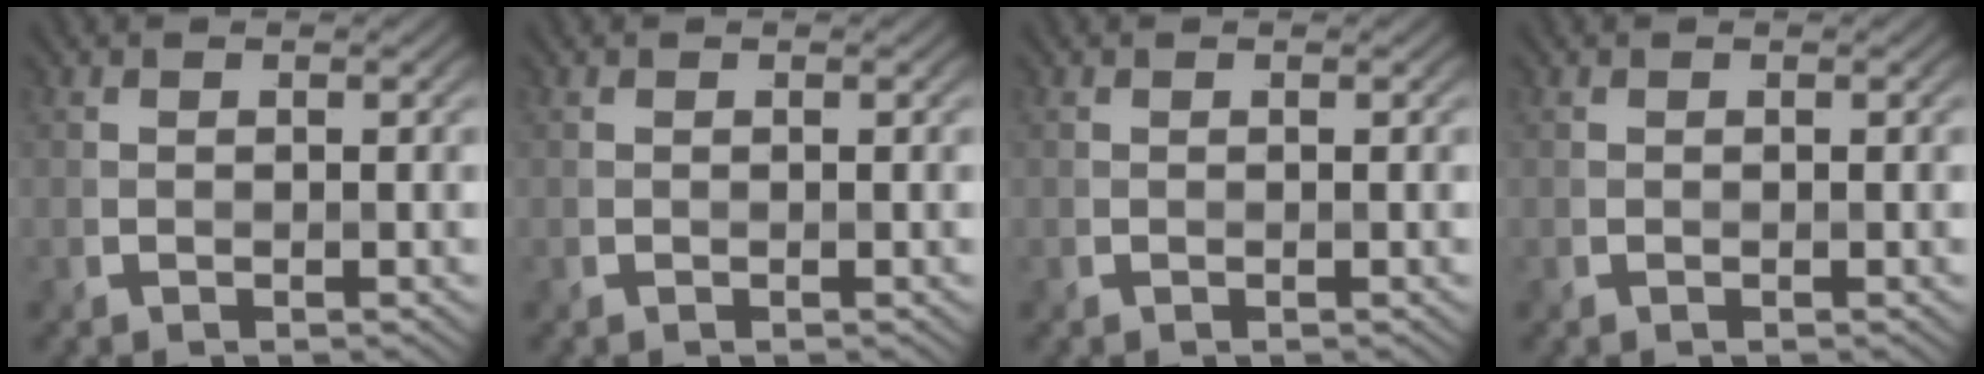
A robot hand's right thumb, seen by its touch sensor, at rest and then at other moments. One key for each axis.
{"total": 0.0}
{"total": 0.0}
{"total": 0.0}